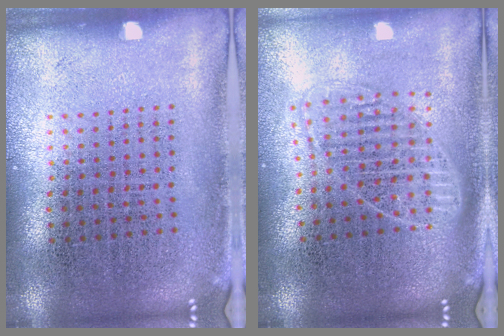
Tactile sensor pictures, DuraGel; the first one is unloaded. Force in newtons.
{"total": 1.8, "press": 1.6, "slide": 1.0}